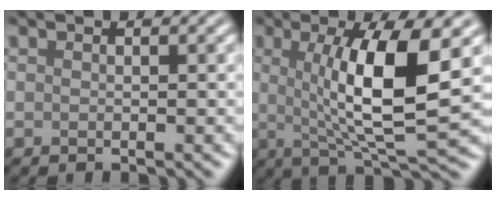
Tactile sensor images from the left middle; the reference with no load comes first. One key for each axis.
{"total": 9.1, "fx": 1.3, "fy": 2.0, "fz": 8.7, "tx": -0.129, "ty": -0.011, "tz": 0.026}